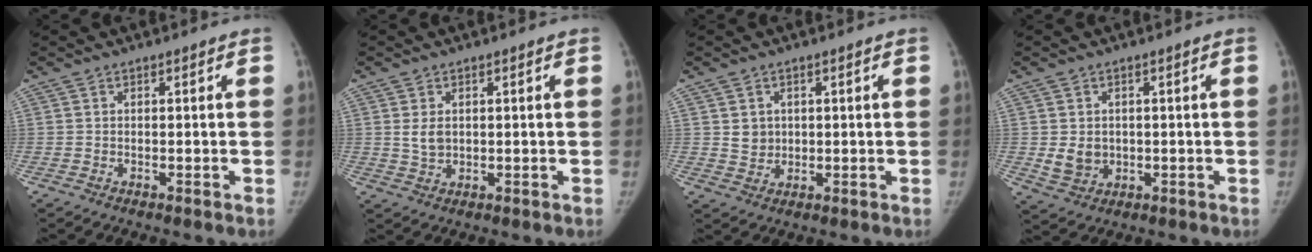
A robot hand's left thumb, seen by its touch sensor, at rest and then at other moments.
{"total": 3.1, "force": [0.6, 2.2, 2.1], "torque": [-0.030, -0.007, 0.020]}
{"total": 3.4, "force": [0.8, 3.1, 1.3], "torque": [-0.007, -0.006, 0.022]}
{"total": 4.8, "force": [0.0, 4.0, 2.6], "torque": [-0.028, -0.005, 0.013]}